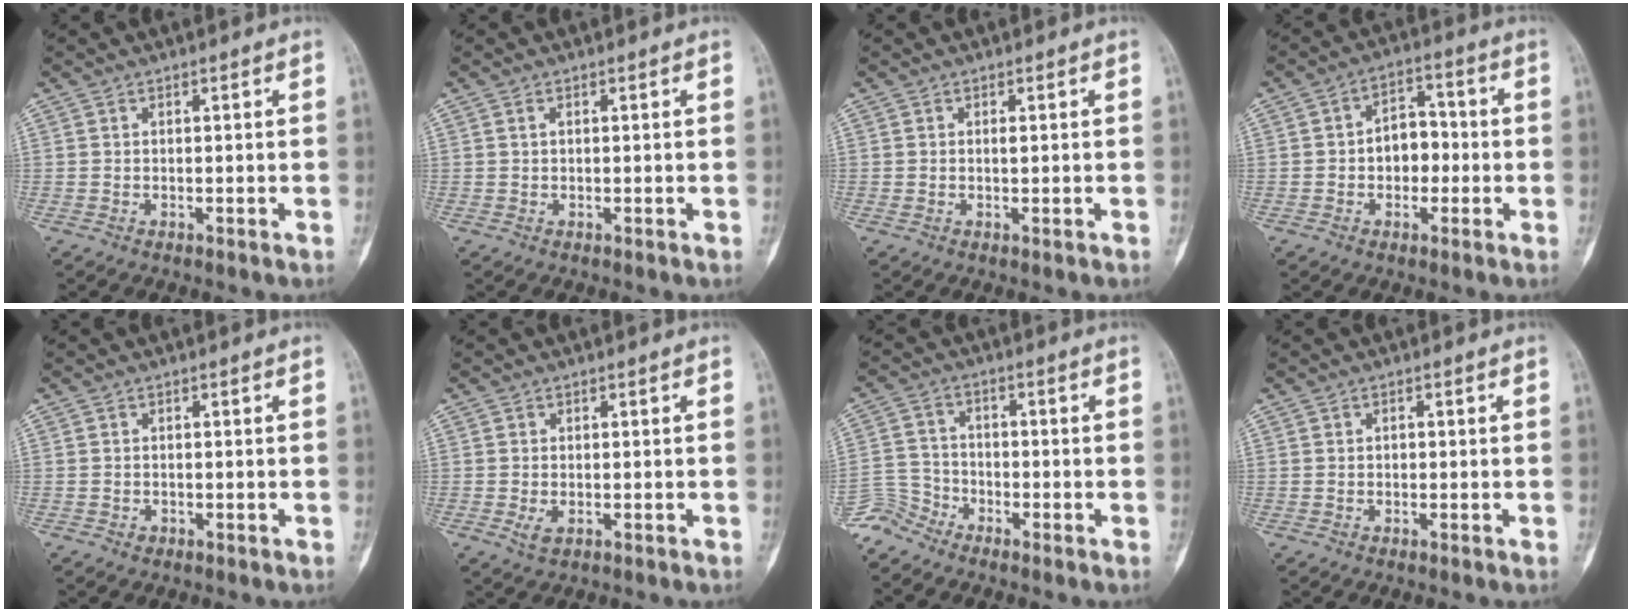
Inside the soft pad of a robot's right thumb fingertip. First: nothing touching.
{"total": 0.7, "force": [0.3, 0.4, 0.6], "torque": [-0.012, 0.005, 0.006]}
{"total": 0.8, "force": [0.1, 0.2, 0.8], "torque": [-0.011, -0.001, 0.002]}
{"total": 7.2, "force": [-0.7, 5.2, 4.9], "torque": [-0.043, 0.024, -0.018]}
{"total": 0.7, "force": [-0.3, 0.6, 0.2], "torque": [0.004, 0.004, -0.005]}
{"total": 2.1, "force": [-0.6, 1.2, 1.6], "torque": [-0.030, -0.003, -0.009]}
{"total": 0.8, "force": [-0.7, 0.5, -0.1], "torque": [0.004, 0.003, -0.021]}
{"total": 0.8, "force": [0.0, 0.7, 0.5], "torque": [-0.006, 0.002, 0.000]}